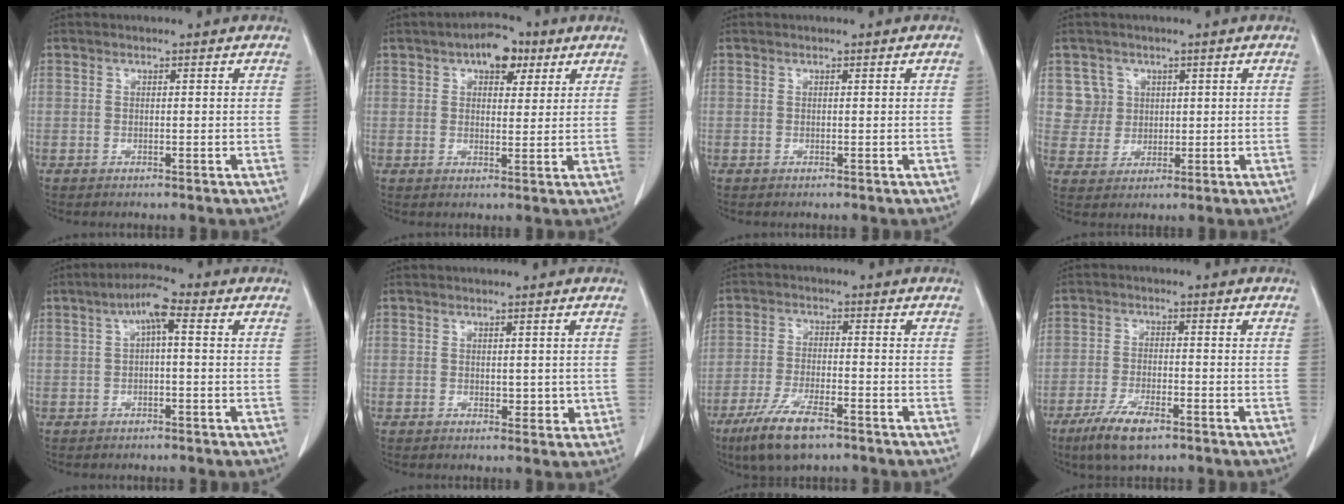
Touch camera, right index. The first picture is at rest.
{"total": 6.3, "force": [3.3, 3.0, 4.4], "torque": [-0.067, 0.018, 0.046]}
{"total": 0.0}
{"total": 4.7, "force": [1.8, 4.4, -0.4], "torque": [0.017, 0.009, 0.037]}
{"total": 4.8, "force": [1.2, 1.0, 4.5], "torque": [-0.082, 0.020, 0.018]}
{"total": 2.3, "force": [0.3, 1.5, 1.7], "torque": [-0.017, -0.006, 0.009]}
{"total": 8.6, "force": [-5.6, 2.1, 6.1], "torque": [-0.123, -0.016, -0.099]}
{"total": 6.7, "force": [-4.3, 1.8, 4.8], "torque": [-0.099, -0.012, -0.075]}